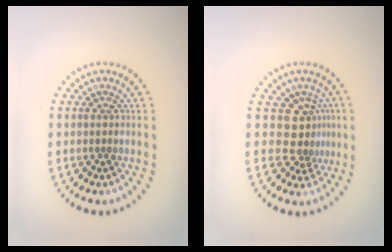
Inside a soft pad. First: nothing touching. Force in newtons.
{"total": 3.0, "press": 2.1, "slide": 2.1}